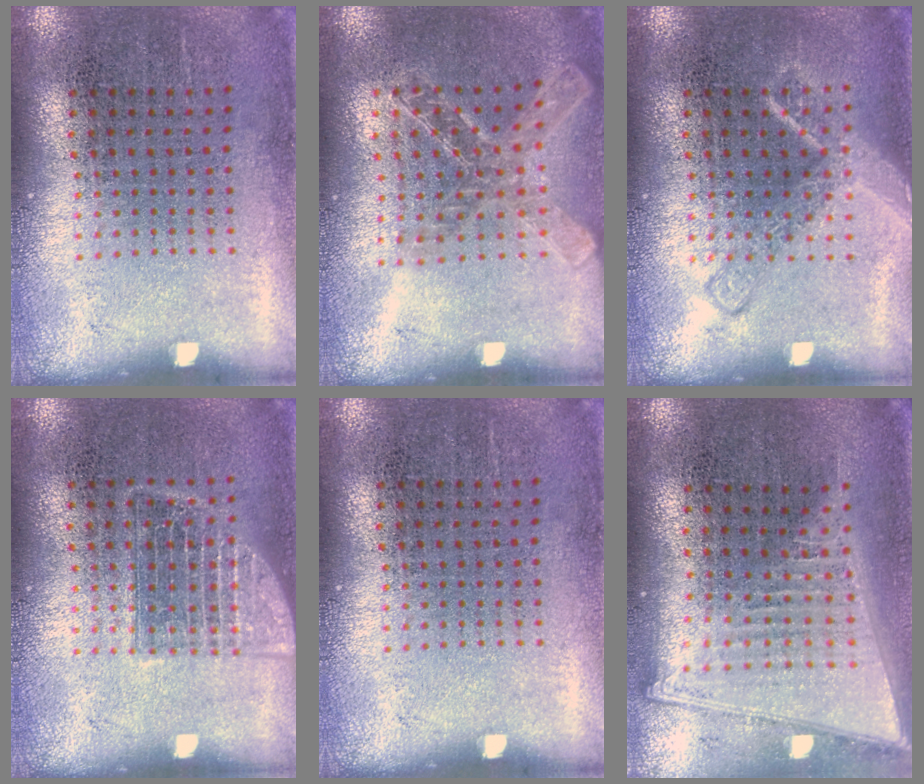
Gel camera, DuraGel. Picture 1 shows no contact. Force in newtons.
{"total": 1.5, "press": 1.3, "slide": 0.6}
{"total": 2.2, "press": 2.2, "slide": 0.4}
{"total": 1.3, "press": 1.3, "slide": 0.3}
{"total": 0.0}
{"total": 2.0, "press": 1.7, "slide": 1.0}